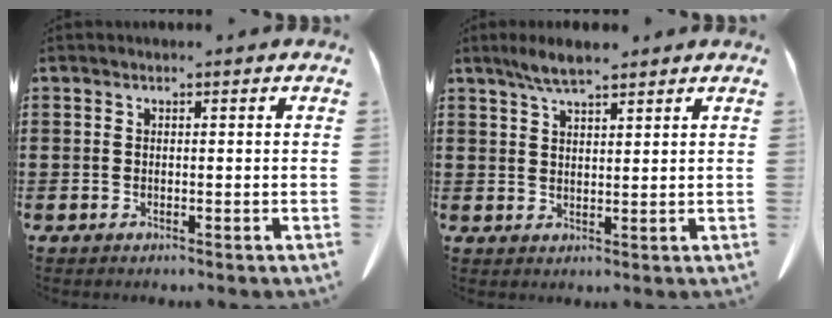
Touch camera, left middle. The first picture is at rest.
{"total": 4.3, "force": [3.3, 1.0, 2.6], "torque": [-0.059, 0.002, 0.060]}